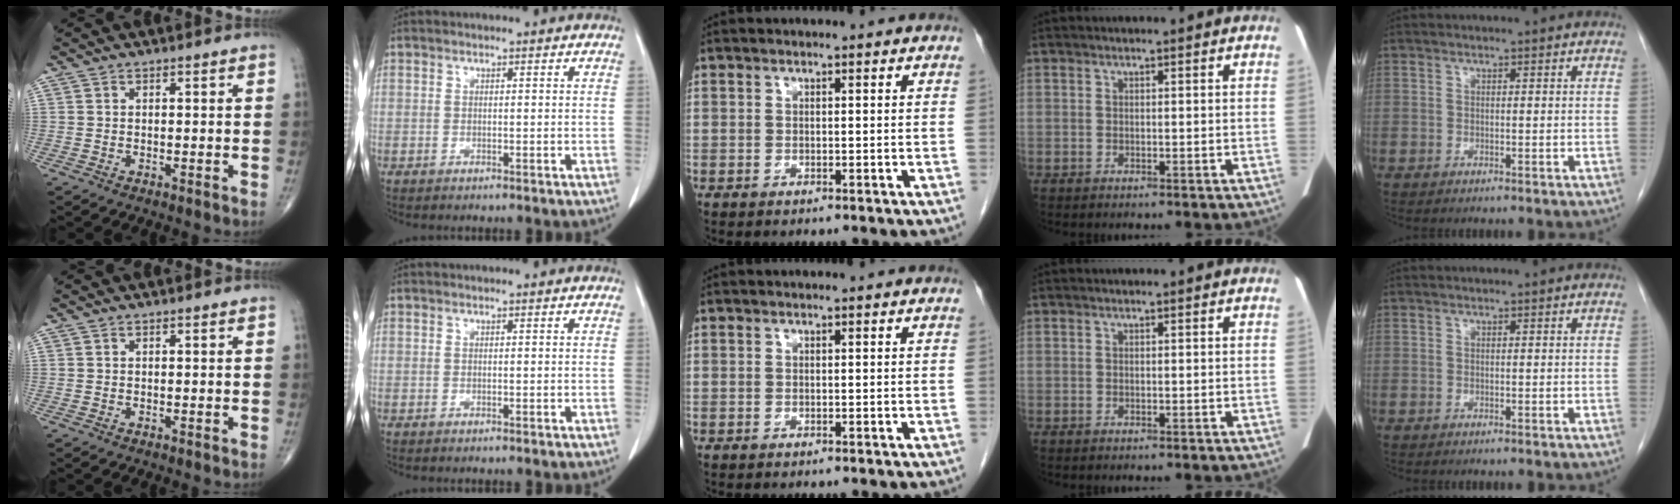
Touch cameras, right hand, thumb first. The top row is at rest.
{}